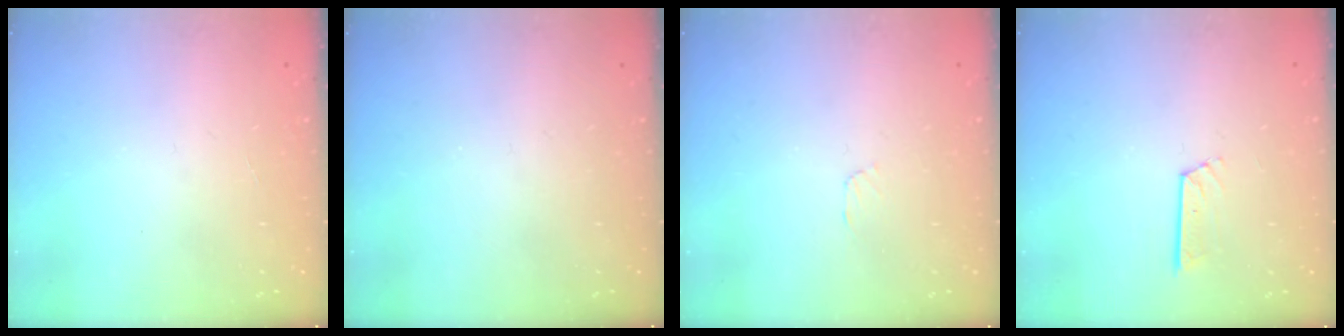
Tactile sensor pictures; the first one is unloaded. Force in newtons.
{"total": 0.0}
{"total": 3.2, "press": 3.2, "slide": 0.5}
{"total": 6.4, "press": 6.4, "slide": 0.2}